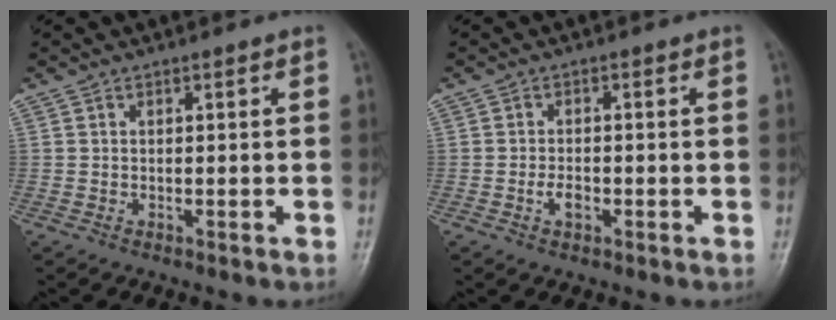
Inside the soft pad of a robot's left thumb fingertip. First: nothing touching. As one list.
[{"total": 2.7, "force": [-1.1, 1.7, 1.8], "torque": [-0.026, 0.003, -0.021]}]